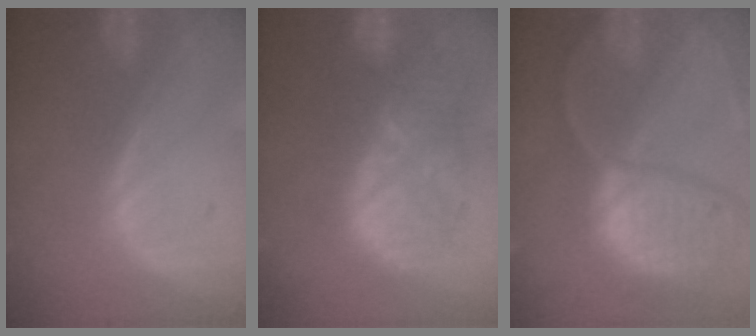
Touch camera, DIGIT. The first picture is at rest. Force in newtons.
{"total": 9.4, "press": 9.4, "slide": 1.0}
{"total": 11.8, "press": 9.8, "slide": 6.6}